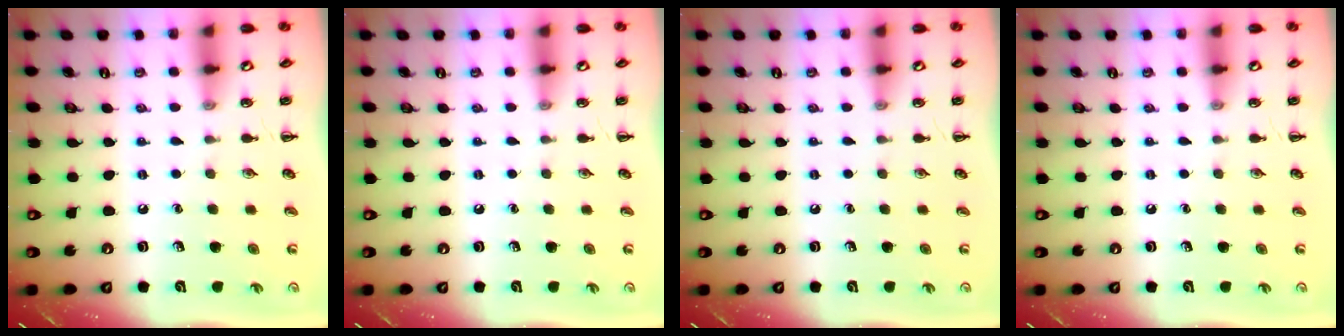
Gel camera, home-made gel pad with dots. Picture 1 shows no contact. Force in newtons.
{"total": 0.0}
{"total": 0.0}
{"total": 0.0}